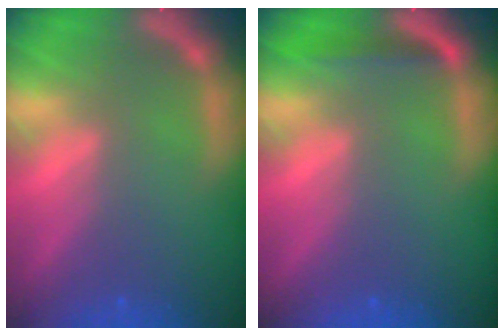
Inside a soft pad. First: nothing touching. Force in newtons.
{"total": 1.9}